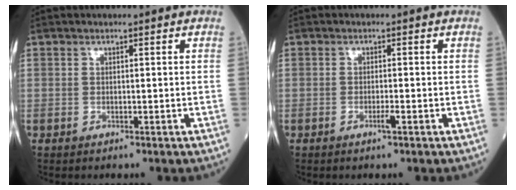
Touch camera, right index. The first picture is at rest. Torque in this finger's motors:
{"motor_torque": [0.24, 0.04, 0.12, 0.03]}